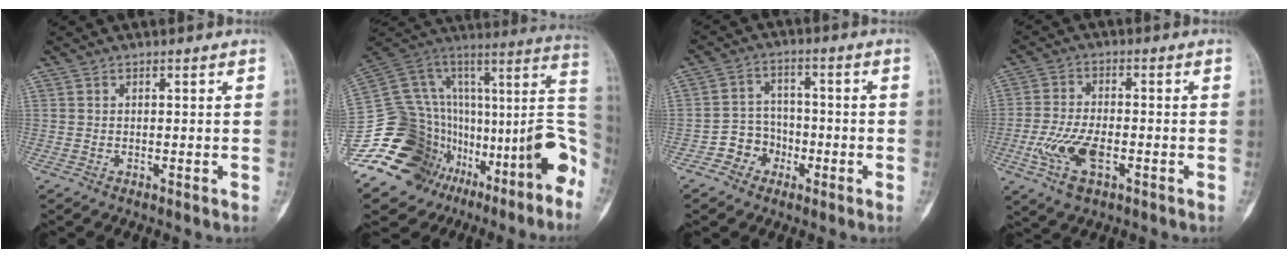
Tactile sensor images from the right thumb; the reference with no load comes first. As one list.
[{"total": 26.3, "force": [-11.5, 17.1, 16.3], "torque": [-0.166, 0.165, -0.157]}, {"total": 6.1, "force": [-3.1, 5.2, 0.7], "torque": [0.030, 0.030, -0.058]}, {"total": 9.6, "force": [-3.2, 4.7, 7.7], "torque": [-0.165, 0.007, -0.059]}]